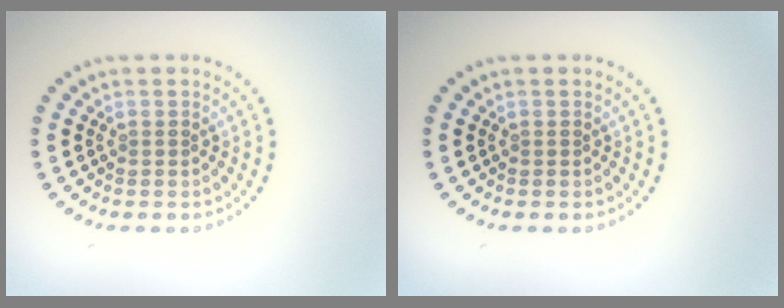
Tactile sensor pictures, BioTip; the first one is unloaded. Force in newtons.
{"total": 0.0}